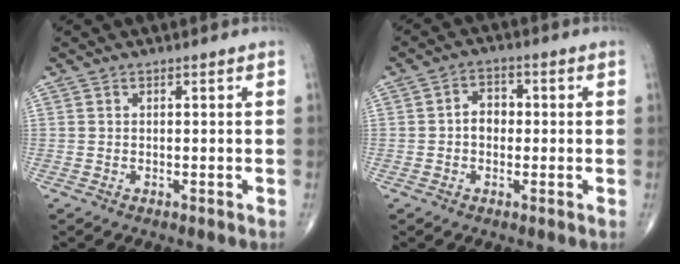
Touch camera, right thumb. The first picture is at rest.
{"total": 4.1, "force": [-0.2, 3.2, 2.6], "torque": [-0.029, 0.016, -0.010]}